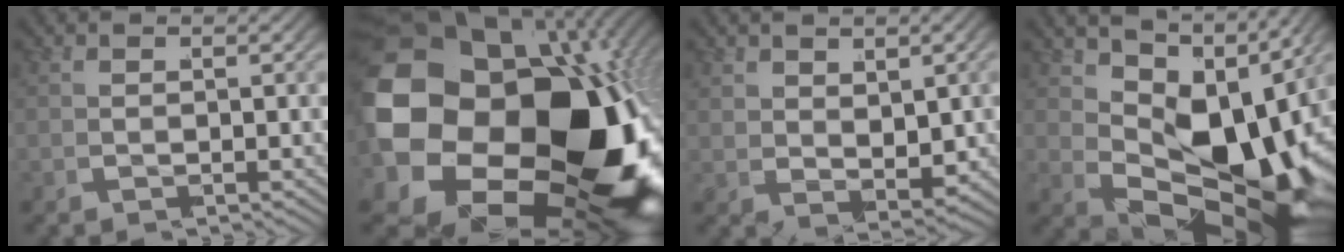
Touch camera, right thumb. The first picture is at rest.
{"total": 38.2, "force": [-4.3, 25.4, 28.3], "torque": [-0.498, -0.093, -0.031]}
{"total": 2.4, "force": [1.6, 1.2, 1.3], "torque": [-0.025, 0.000, 0.032]}
{"total": 15.5, "force": [0.8, 8.9, 12.7], "torque": [-0.203, -0.029, 0.025]}